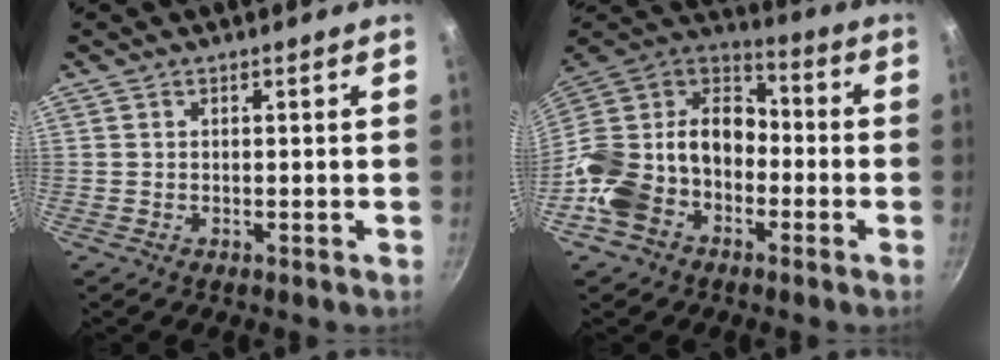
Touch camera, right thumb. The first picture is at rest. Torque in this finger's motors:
{"motor_torque": [2.17, 2.10, 1.70, -1.07, 0.25]}